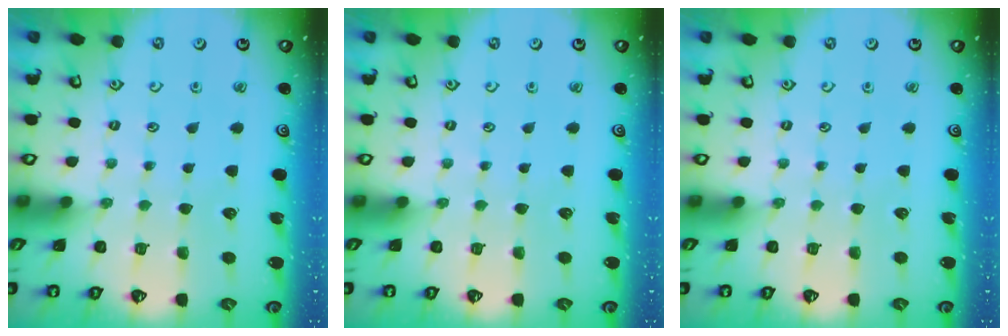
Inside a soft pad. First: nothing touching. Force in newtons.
{"total": 0.0}
{"total": 0.0}